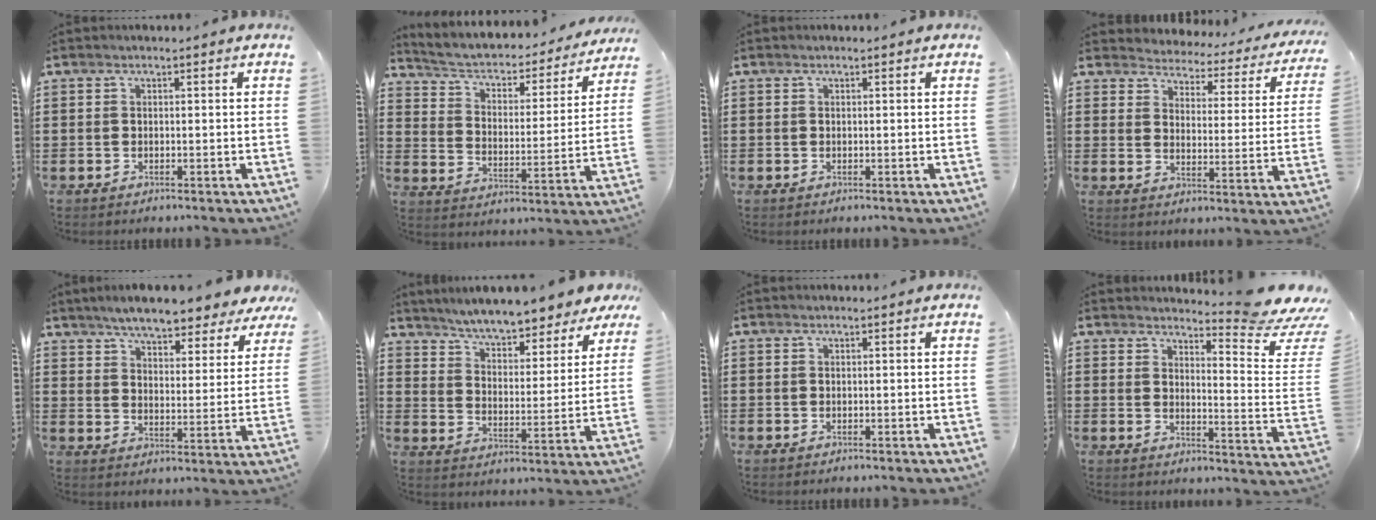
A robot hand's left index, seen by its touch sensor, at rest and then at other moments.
{"total": 3.0, "force": [2.4, 1.3, 1.3], "torque": [-0.043, -0.023, 0.030]}
{"total": 0.0}
{"total": 2.7, "force": [2.7, 0.2, -0.2], "torque": [-0.020, -0.033, 0.039]}
{"total": 6.2, "force": [6.0, 0.5, 1.5], "torque": [-0.051, -0.036, 0.102]}
{"total": 6.1, "force": [5.9, 0.1, 1.5], "torque": [-0.056, -0.039, 0.100]}
{"total": 0.0}
{"total": 6.9, "force": [6.1, -0.4, 3.1], "torque": [-0.054, -0.058, 0.100]}